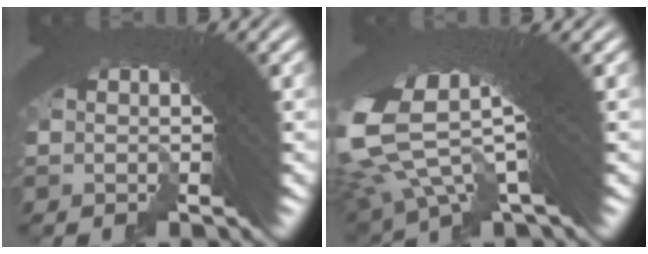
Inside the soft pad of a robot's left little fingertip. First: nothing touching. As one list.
[{"total": 9.6, "force": [2.3, 4.9, 7.9], "torque": [-0.175, -0.002, 0.042]}]